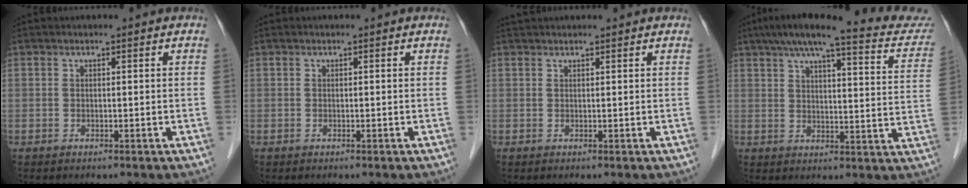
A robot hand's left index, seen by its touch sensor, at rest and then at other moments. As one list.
[{"total": 0.0}, {"total": 2.9, "force": [2.7, 0.1, 0.9], "torque": [-0.008, 0.034, 0.044]}, {"total": 21.1, "force": [18.1, 2.7, 10.6], "torque": [-0.148, 0.003, 0.219]}]